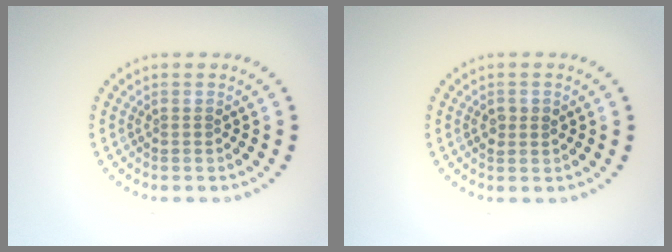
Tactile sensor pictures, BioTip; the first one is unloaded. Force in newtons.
{"total": 1.4, "press": 1.4, "slide": 0.3}